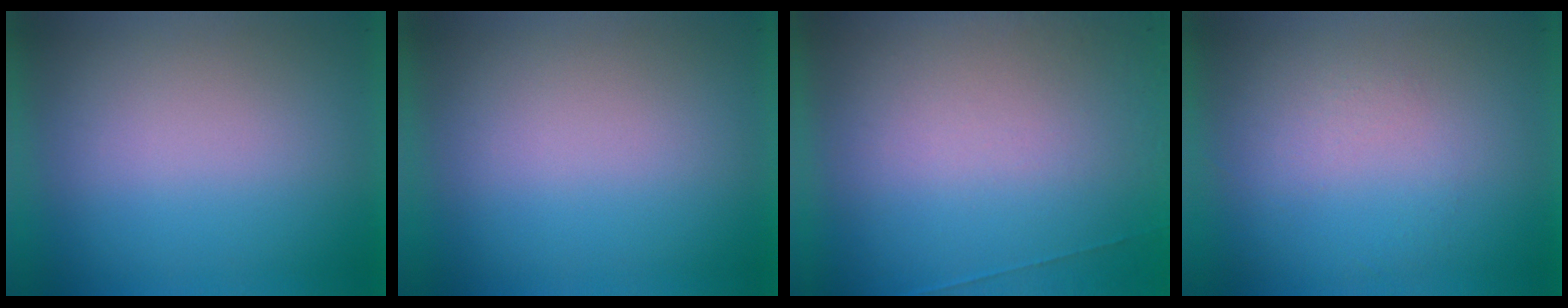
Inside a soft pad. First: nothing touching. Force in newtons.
{"total": 0.0}
{"total": 6.6}
{"total": 1.2}